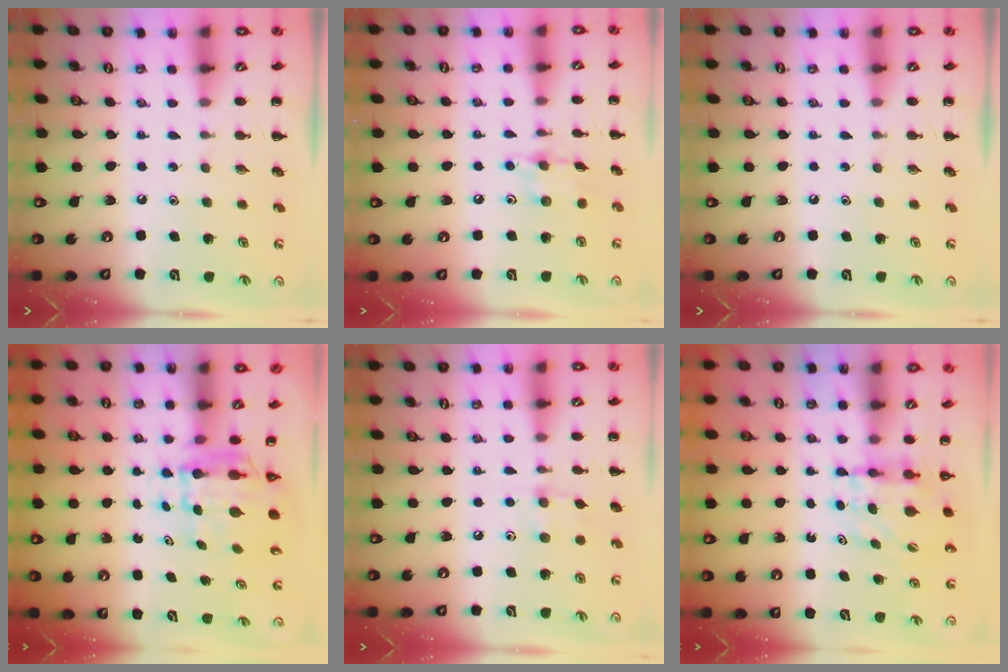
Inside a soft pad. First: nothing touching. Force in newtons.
{"total": 6.5, "press": 6.5, "slide": 1.0}
{"total": 0.0}
{"total": 5.7, "press": 5.4, "slide": 1.9}
{"total": 4.2, "press": 4.0, "slide": 1.1}
{"total": 4.6, "press": 4.6, "slide": 0.1}